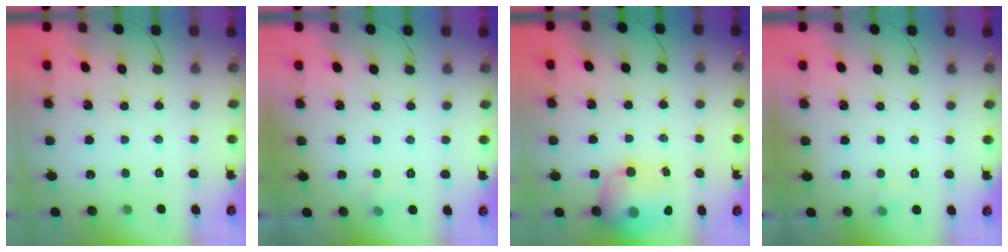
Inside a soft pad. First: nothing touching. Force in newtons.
{"total": 4.2, "press": 3.9, "slide": 1.5}
{"total": 15.3, "press": 14.8, "slide": 3.9}
{"total": 3.4, "press": 3.1, "slide": 1.3}